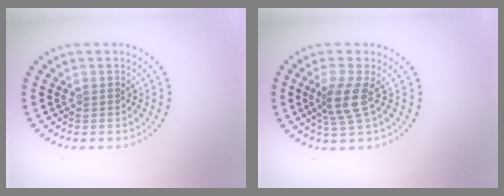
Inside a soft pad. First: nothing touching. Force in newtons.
{"total": 2.8, "press": 2.2, "slide": 1.8}